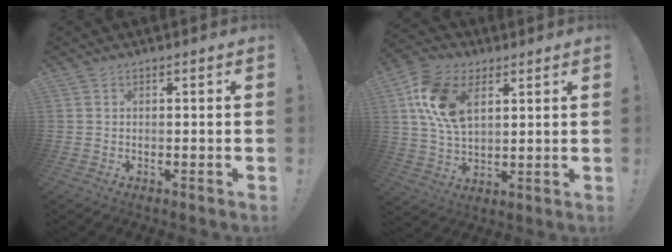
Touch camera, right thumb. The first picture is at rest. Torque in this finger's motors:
{"motor_torque": [0.40, 0.48, 1.19, 0.61, 0.12]}